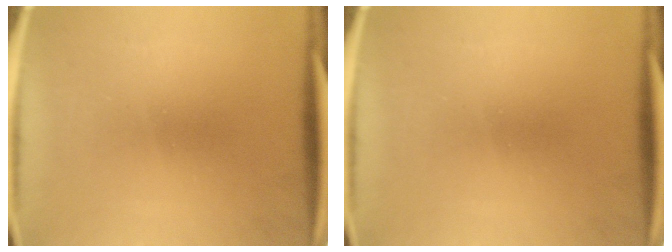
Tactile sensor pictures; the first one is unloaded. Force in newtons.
{"total": 0.0}